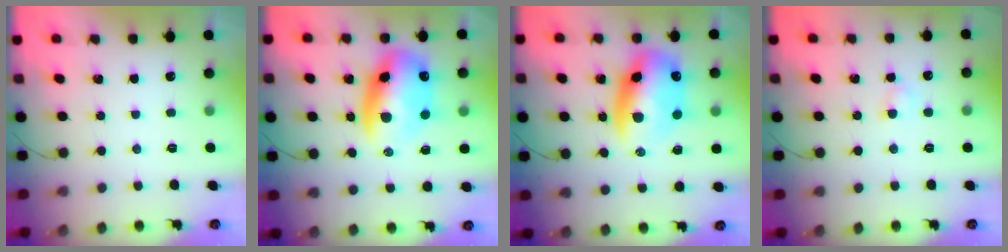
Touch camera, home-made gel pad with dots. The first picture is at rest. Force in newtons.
{"total": 14.2, "press": 13.7, "slide": 3.7}
{"total": 14.2, "press": 13.7, "slide": 3.7}
{"total": 3.0, "press": 2.9, "slide": 0.8}